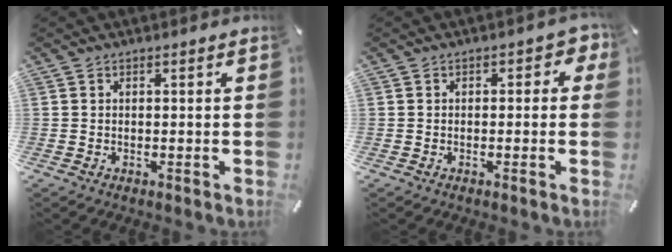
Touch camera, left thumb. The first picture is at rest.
{"total": 2.5, "force": [-0.7, 1.7, 1.8], "torque": [-0.028, 0.008, -0.017]}